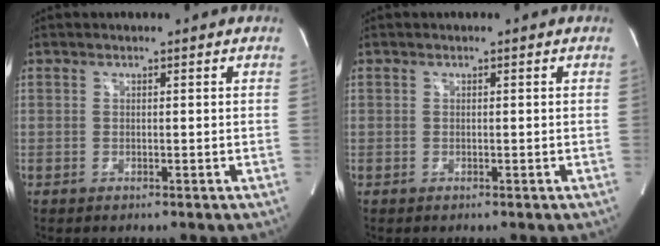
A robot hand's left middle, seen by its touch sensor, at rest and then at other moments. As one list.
[{"total": 0.0}]